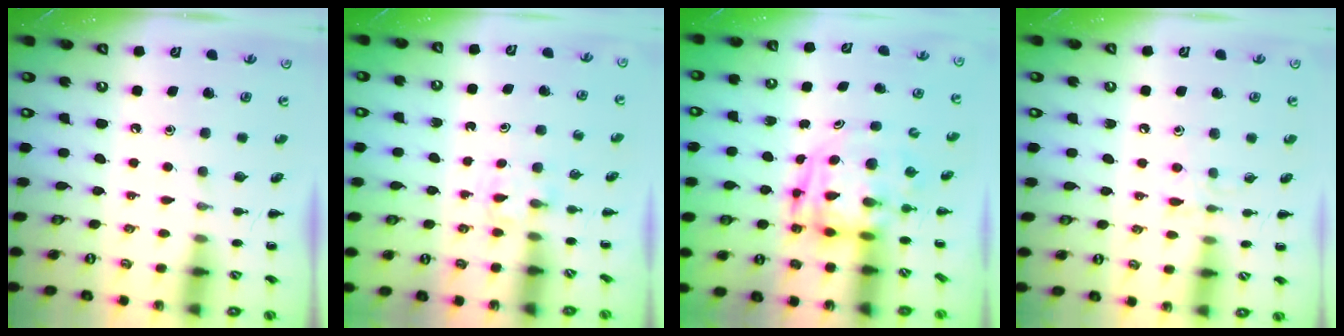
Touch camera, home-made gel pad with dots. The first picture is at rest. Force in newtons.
{"total": 1.4, "press": 1.2, "slide": 0.8}
{"total": 3.3, "press": 3.2, "slide": 0.6}
{"total": 6.7, "press": 6.5, "slide": 1.7}